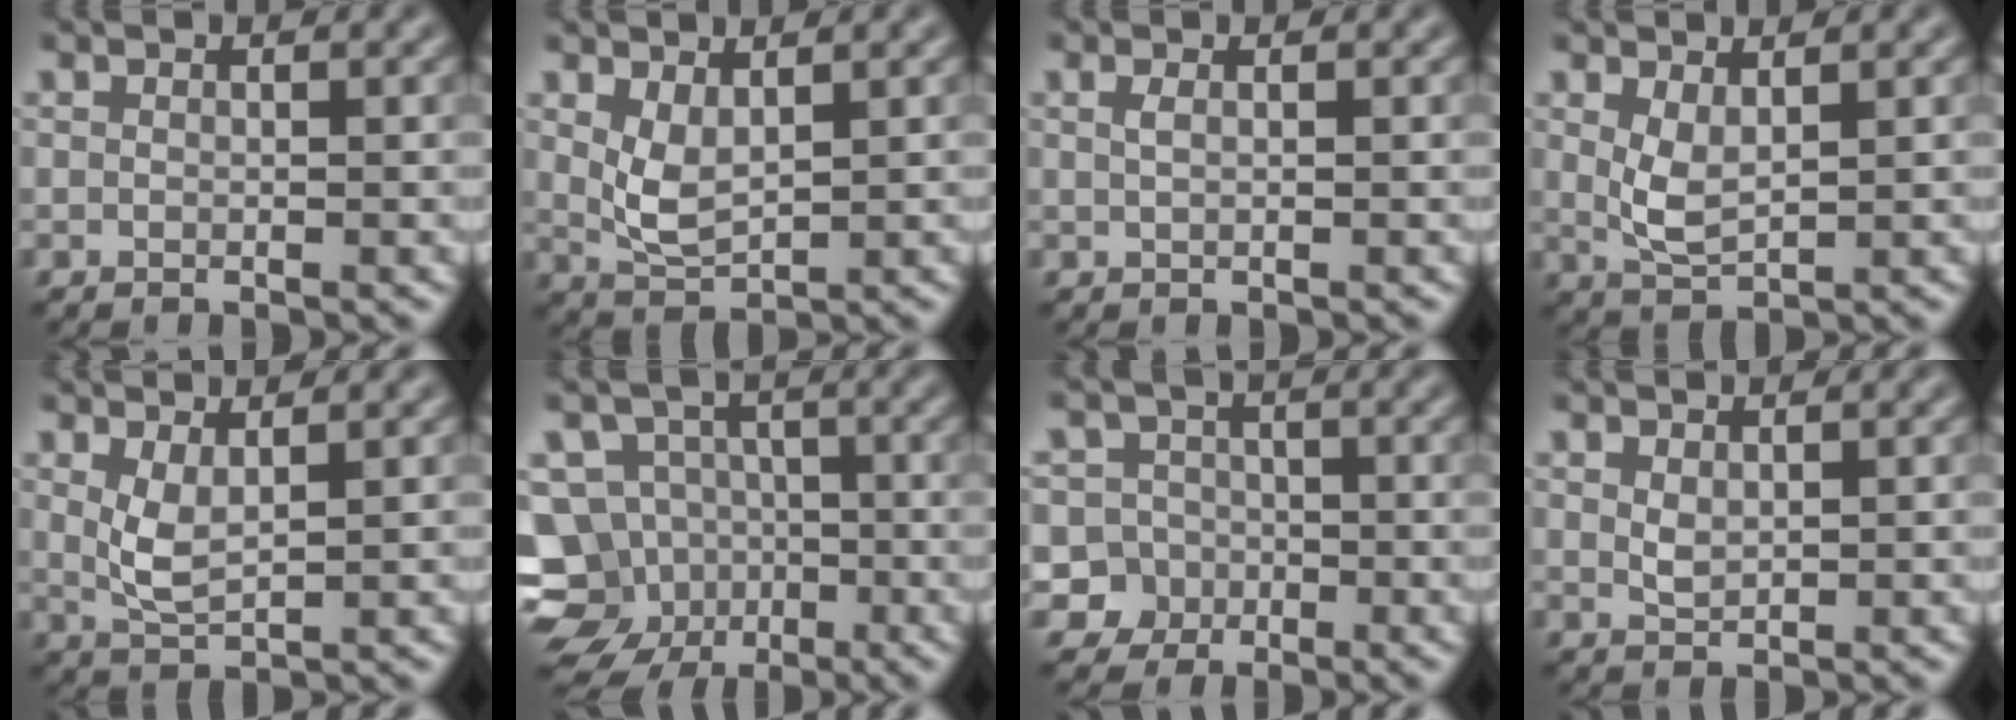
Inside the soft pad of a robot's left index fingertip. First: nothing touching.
{"total": 2.7, "force": [1.1, 1.2, 2.2], "torque": [-0.052, -0.006, 0.029]}
{"total": 0.9, "force": [0.3, 0.3, 0.8], "torque": [-0.012, 0.003, 0.005]}
{"total": 2.6, "force": [1.0, 1.0, 2.2], "torque": [-0.052, -0.005, 0.025]}
{"total": 2.5, "force": [1.0, 0.8, 2.1], "torque": [-0.050, -0.006, 0.026]}
{"total": 11.4, "force": [-4.9, 9.6, 3.7], "torque": [-0.056, -0.003, -0.099]}
{"total": 7.0, "force": [-2.3, 6.5, 0.9], "torque": [-0.001, 0.012, -0.073]}
{"total": 1.2, "force": [0.6, 0.7, 0.8], "torque": [-0.020, -0.002, 0.016]}